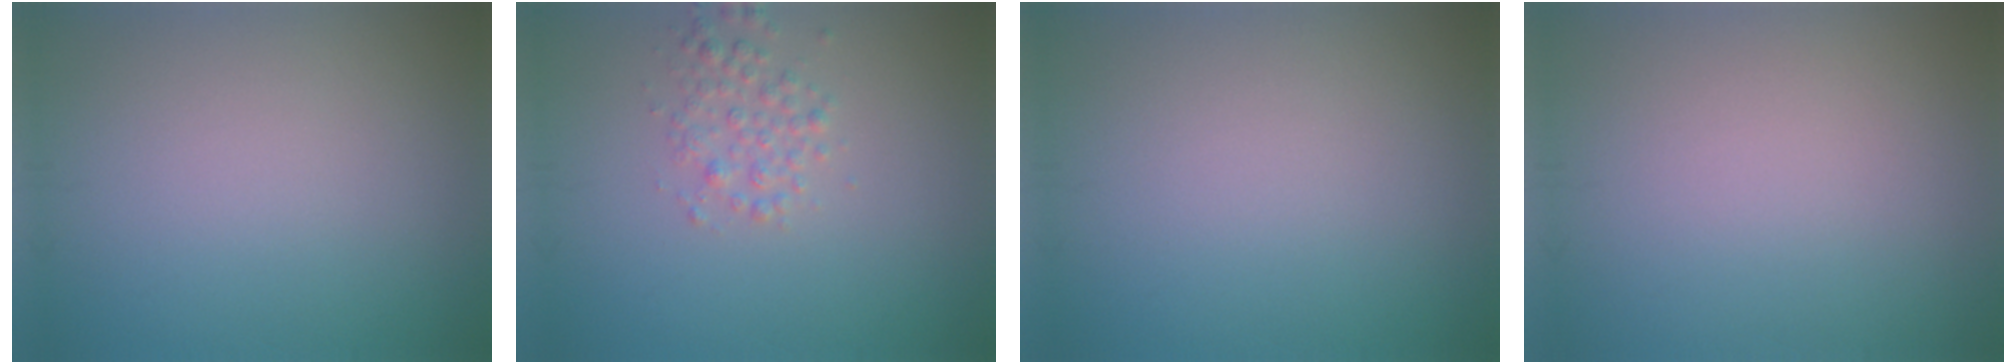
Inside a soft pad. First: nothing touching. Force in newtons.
{"total": 2.1, "press": 2.1, "slide": 0.0}
{"total": 0.0}
{"total": 0.0}